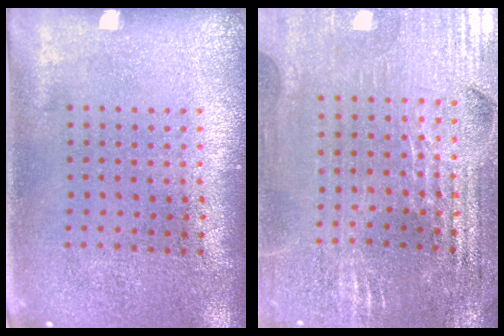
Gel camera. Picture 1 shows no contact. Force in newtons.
{"total": 3.1, "press": 3.1, "slide": 0.3}